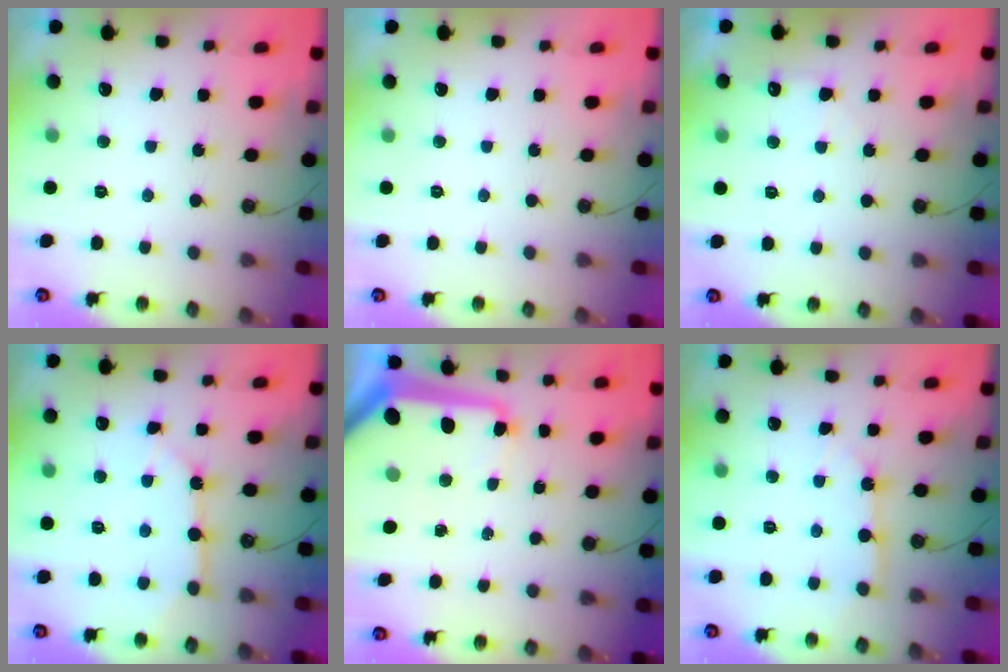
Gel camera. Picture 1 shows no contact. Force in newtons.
{"total": 0.0}
{"total": 6.3, "press": 6.2, "slide": 0.7}
{"total": 10.6, "press": 10.5, "slide": 1.2}
{"total": 16.9, "press": 16.8, "slide": 1.7}
{"total": 3.1, "press": 3.1, "slide": 0.5}